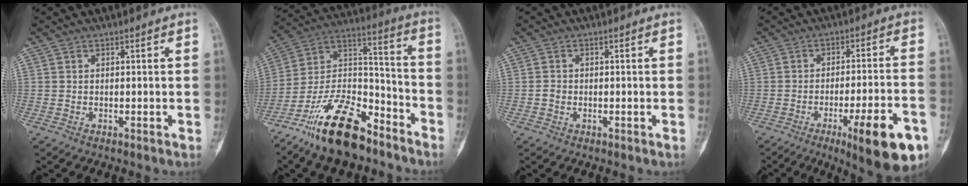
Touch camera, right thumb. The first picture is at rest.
{"total": 19.1, "force": [-13.5, 8.0, 10.9], "torque": [-0.184, 0.094, -0.241]}
{"total": 1.2, "force": [-0.5, 1.0, 0.5], "torque": [-0.004, 0.005, -0.010]}
{"total": 15.8, "force": [-7.5, 3.2, 13.5], "torque": [-0.168, 0.027, -0.098]}